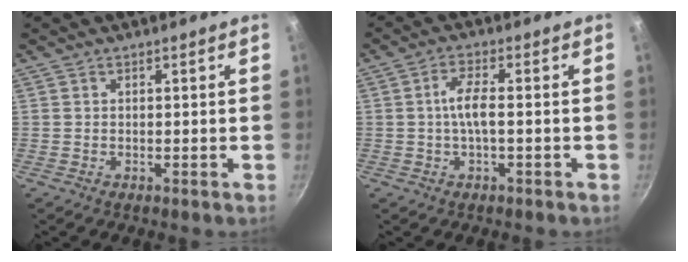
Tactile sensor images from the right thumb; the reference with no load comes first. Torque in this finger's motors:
{"motor_torque": [2.93, 1.21, 1.50, -1.27, 0.54]}